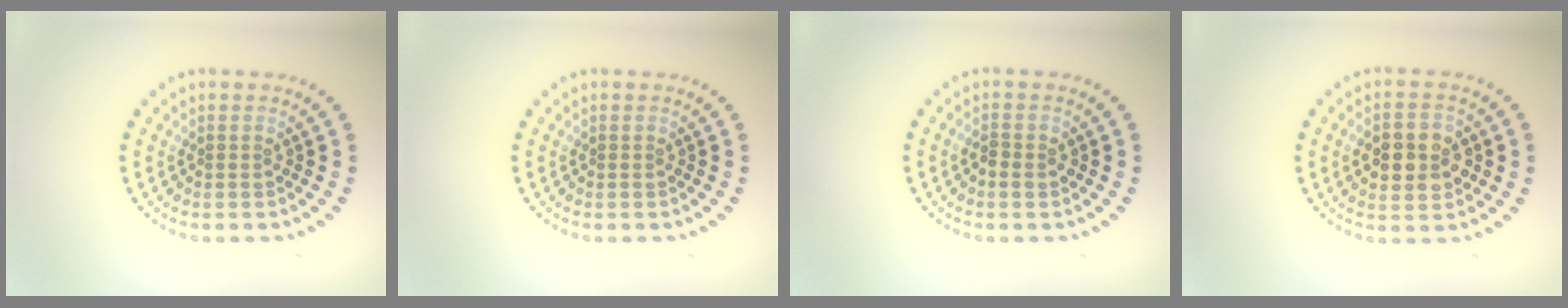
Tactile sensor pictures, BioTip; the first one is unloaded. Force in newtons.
{"total": 0.0}
{"total": 1.1, "press": 1.1, "slide": 0.3}
{"total": 4.0, "press": 4.0, "slide": 0.2}